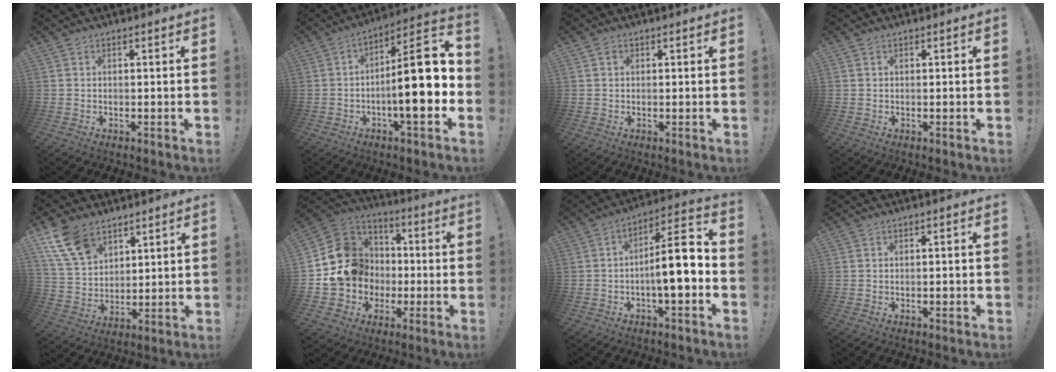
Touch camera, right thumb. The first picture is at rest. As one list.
[{"total": 18.9, "force": [-2.2, 4.2, 18.3], "torque": [-0.290, 0.011, -0.040]}, {"total": 0.8, "force": [0.4, 0.7, 0.2], "torque": [0.003, -0.002, 0.006]}, {"total": 0.0}, {"total": 14.1, "force": [8.3, 9.2, 6.8], "torque": [-0.131, -0.040, 0.165]}, {"total": 16.3, "force": [-1.2, 15.1, 5.9], "torque": [-0.078, 0.025, 0.006]}, {"total": 13.0, "force": [-2.0, 2.8, 12.5], "torque": [-0.203, 0.009, -0.038]}, {"total": 1.0, "force": [-0.6, 0.1, 0.8], "torque": [-0.017, 0.003, -0.009]}]